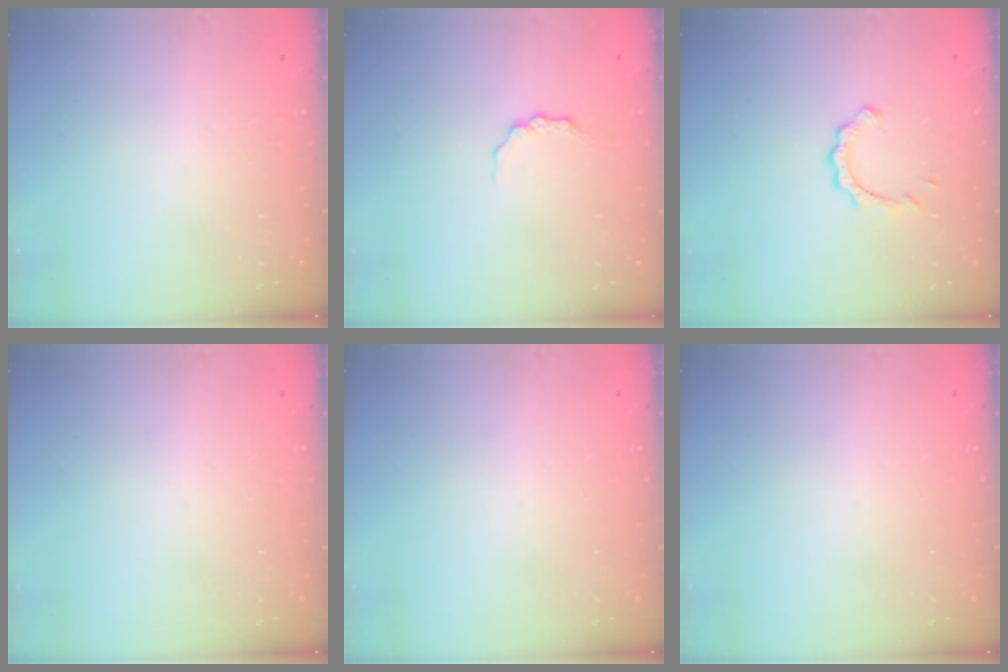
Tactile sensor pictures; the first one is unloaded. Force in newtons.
{"total": 3.6, "press": 3.5, "slide": 0.5}
{"total": 4.6, "press": 4.6, "slide": 0.4}
{"total": 0.0}
{"total": 0.0}
{"total": 0.0}